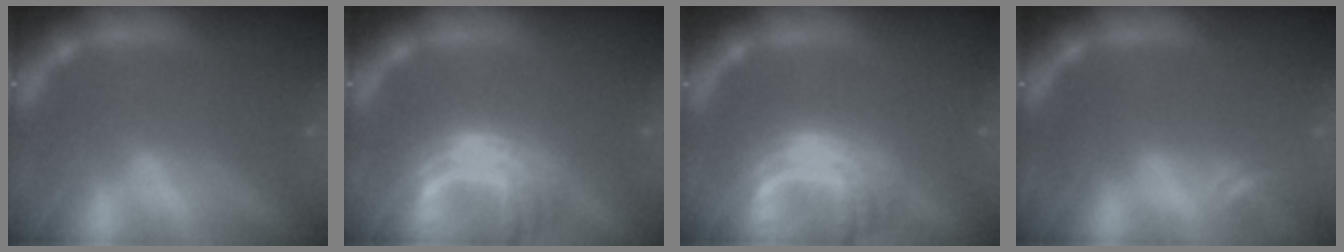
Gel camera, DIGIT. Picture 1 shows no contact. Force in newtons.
{"total": 7.0}
{"total": 6.5}
{"total": 1.5}